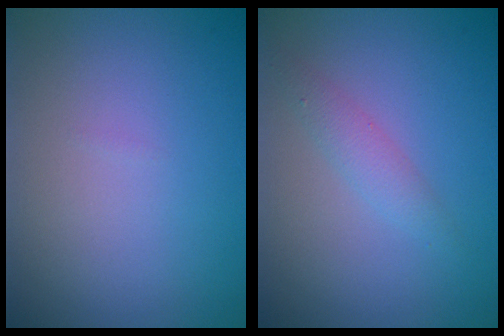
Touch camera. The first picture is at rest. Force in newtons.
{"total": 1.6, "press": 1.6, "slide": 0.1}